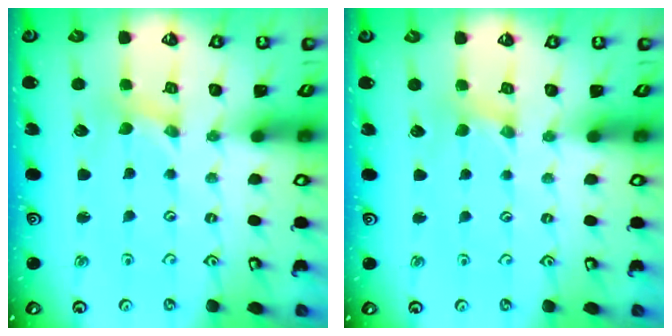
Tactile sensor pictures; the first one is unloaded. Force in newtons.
{"total": 1.7, "press": 1.7, "slide": 0.2}